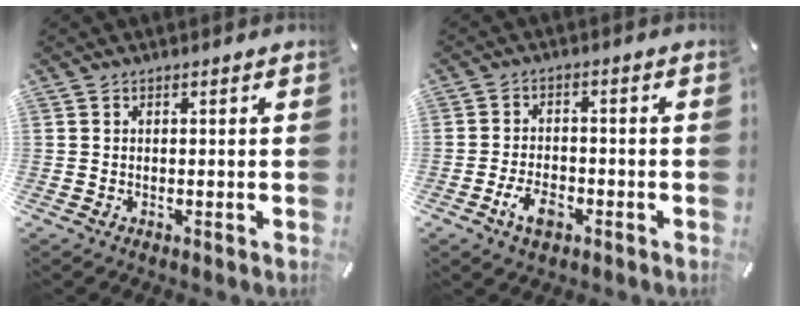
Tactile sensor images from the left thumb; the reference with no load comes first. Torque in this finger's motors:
{"motor_torque": [0.27, 1.86, 0.03, 0.08, 0.10]}